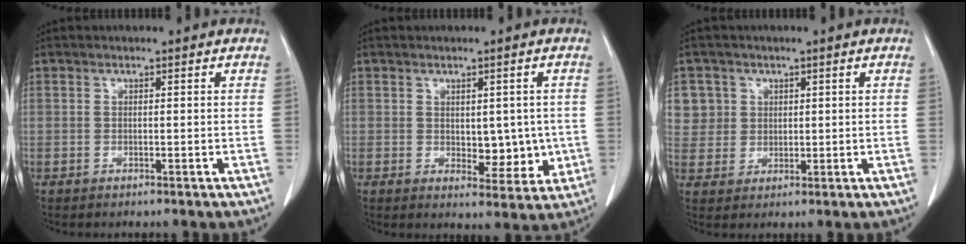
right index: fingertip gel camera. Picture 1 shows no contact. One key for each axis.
{"total": 5.8, "fx": 0.0, "fy": 3.3, "fz": 4.7, "tx": -0.048, "ty": -0.003, "tz": 0.015}
{"total": 1.7, "fx": 1.4, "fy": 0.8, "fz": 0.4, "tx": -0.009, "ty": 0.013, "tz": 0.036}